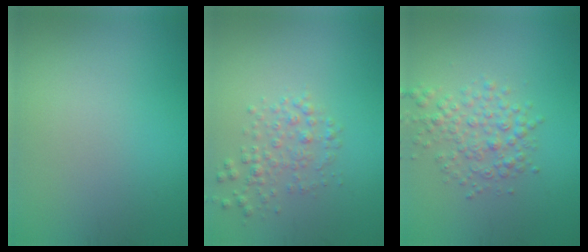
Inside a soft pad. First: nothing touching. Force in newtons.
{"total": 2.1, "press": 2.1, "slide": 0.1}
{"total": 3.1, "press": 3.1, "slide": 0.0}